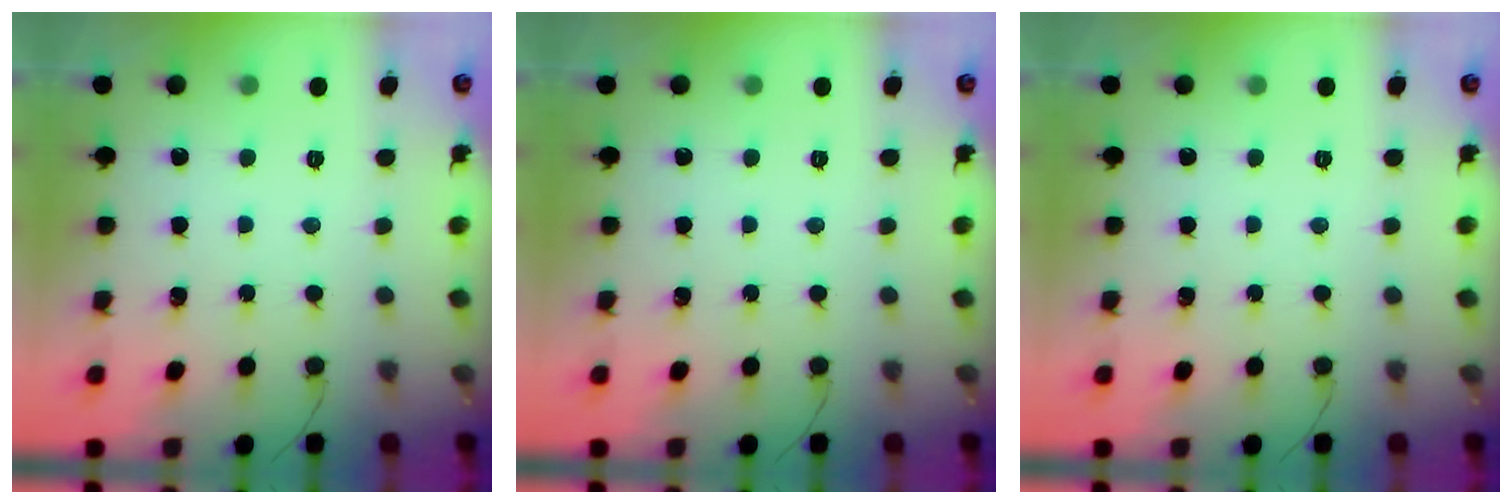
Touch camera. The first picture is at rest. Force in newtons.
{"total": 0.0}
{"total": 0.0}